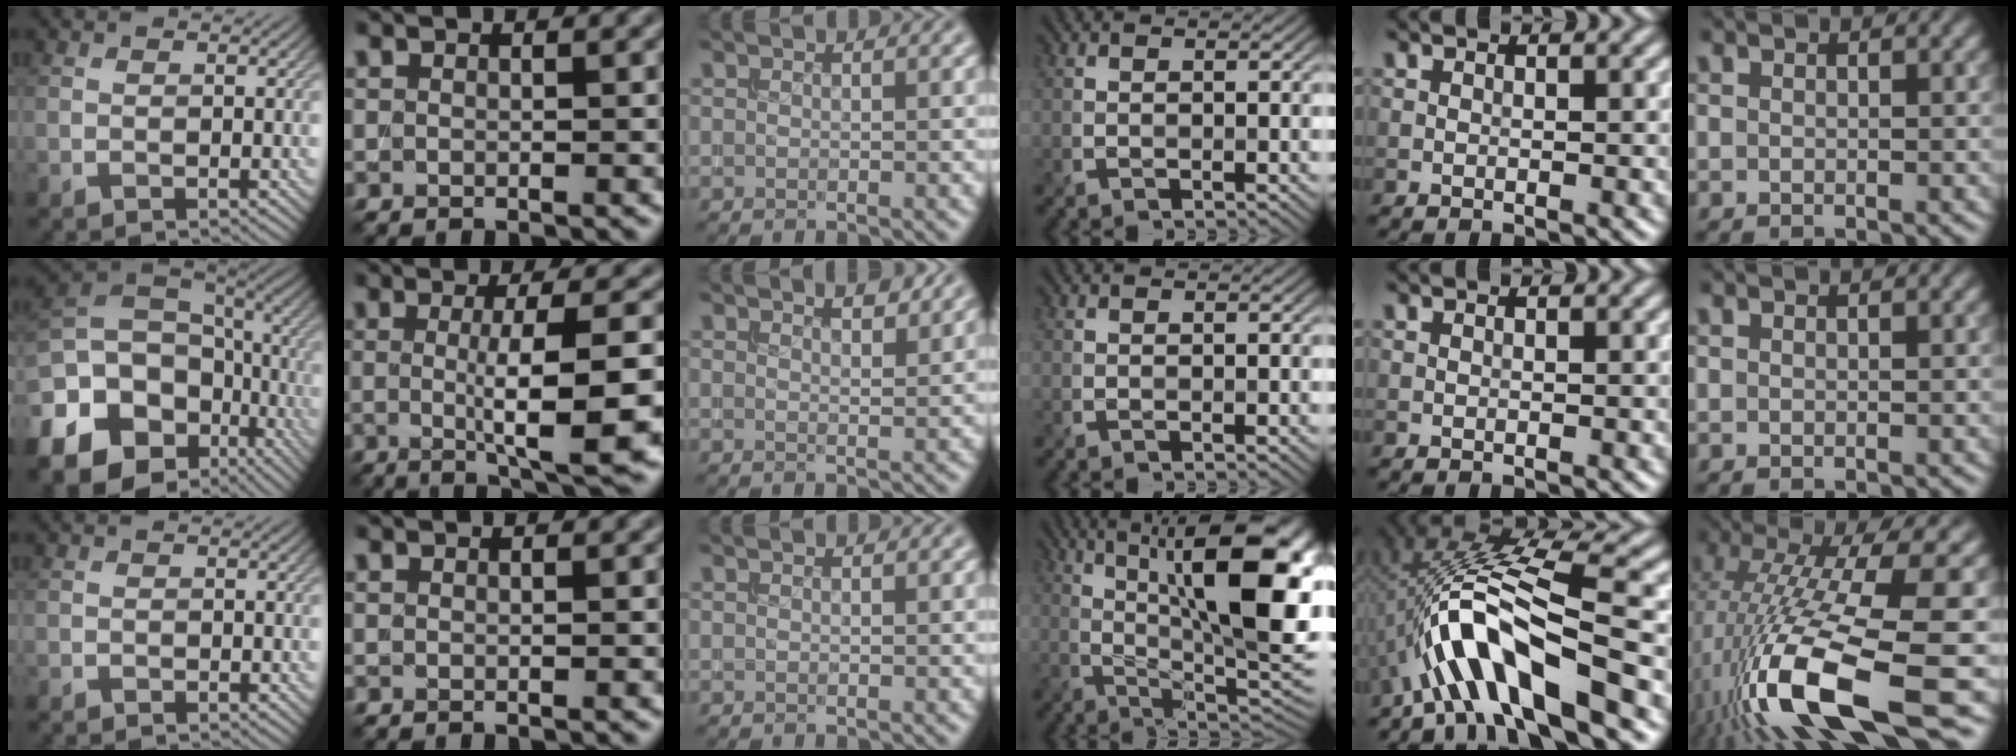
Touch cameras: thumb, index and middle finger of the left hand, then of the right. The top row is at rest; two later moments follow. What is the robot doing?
{"motion": "extract", "object": "backpack"}